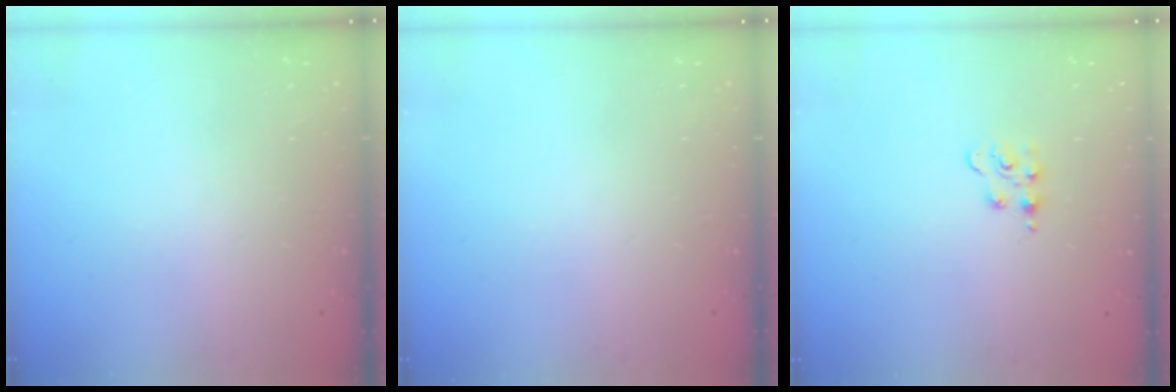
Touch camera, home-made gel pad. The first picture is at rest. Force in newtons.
{"total": 0.0}
{"total": 3.0, "press": 3.0, "slide": 0.4}